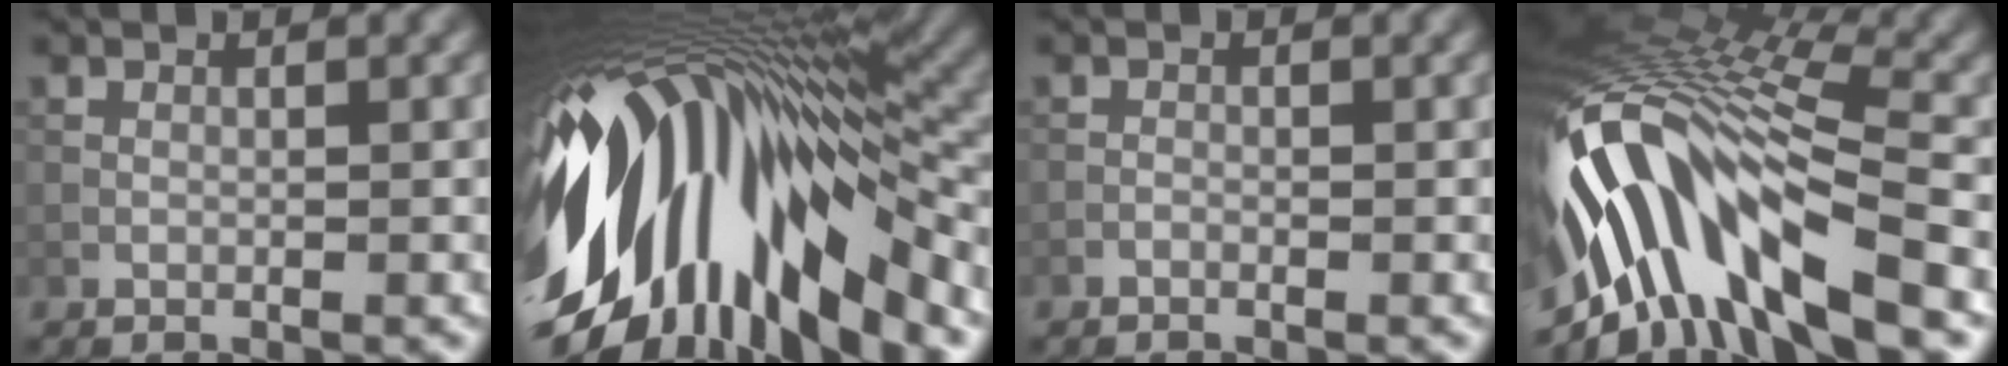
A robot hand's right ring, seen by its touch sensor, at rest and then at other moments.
{"total": 15.9, "force": [-3.8, 8.1, 13.2], "torque": [-0.249, 0.001, -0.068]}
{"total": 0.0}
{"total": 12.8, "force": [-4.4, 4.6, 11.1], "torque": [-0.207, 0.018, -0.070]}